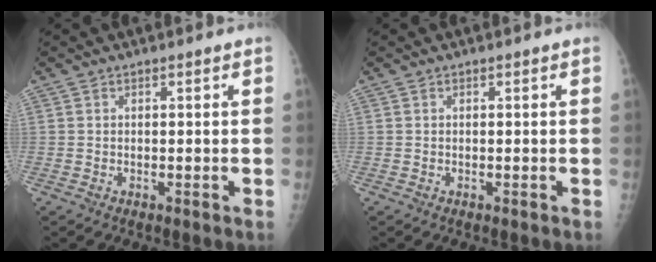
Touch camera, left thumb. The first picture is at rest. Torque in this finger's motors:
{"motor_torque": [0.04, 0.06, -0.05, -0.03, 0.00]}